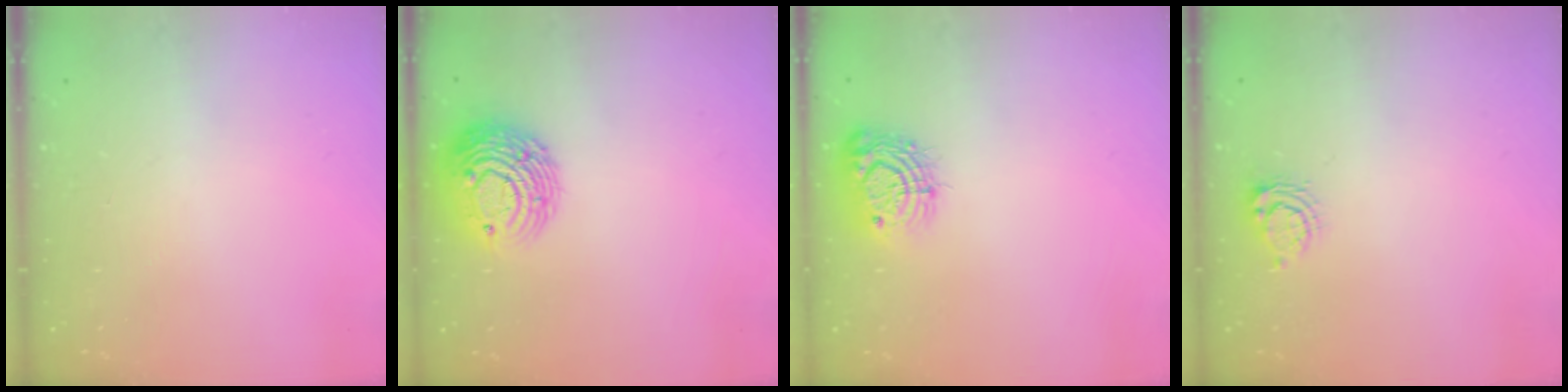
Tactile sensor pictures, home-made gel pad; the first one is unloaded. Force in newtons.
{"total": 12.1, "press": 12.1, "slide": 0.9}
{"total": 11.1, "press": 11.1, "slide": 0.8}
{"total": 6.7, "press": 6.7, "slide": 0.7}